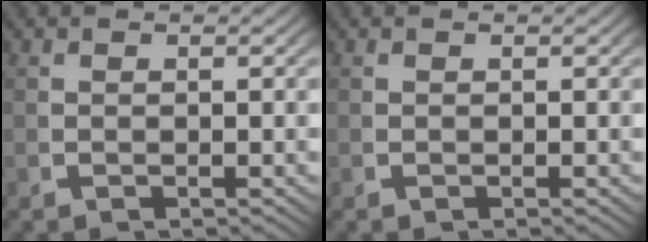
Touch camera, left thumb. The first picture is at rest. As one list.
[{"total": 0.0}]